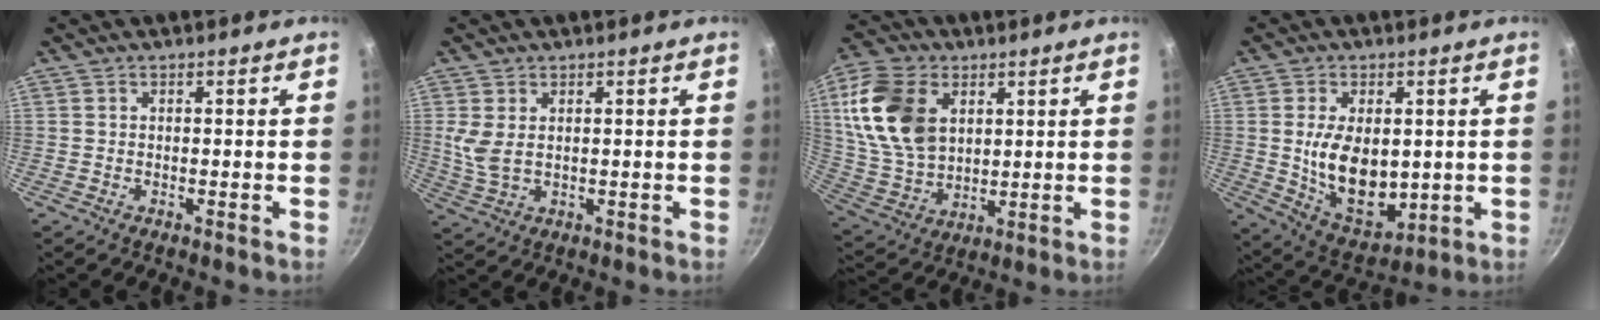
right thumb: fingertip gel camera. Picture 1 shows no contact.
{"total": 4.7, "force": [1.1, 2.7, 3.7], "torque": [-0.071, -0.006, 0.029]}
{"total": 17.4, "force": [5.0, 11.7, 11.8], "torque": [-0.209, -0.012, 0.106]}
{"total": 13.8, "force": [0.7, 8.4, 10.9], "torque": [-0.161, -0.024, 0.032]}